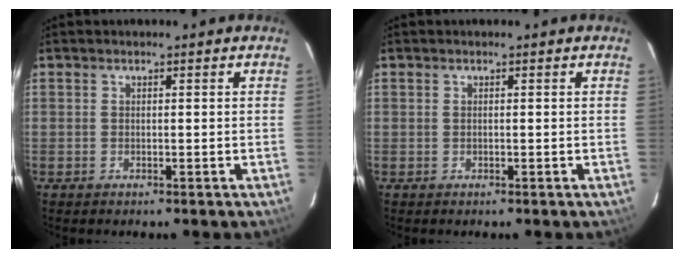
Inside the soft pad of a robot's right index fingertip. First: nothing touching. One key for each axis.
{"total": 0.0}